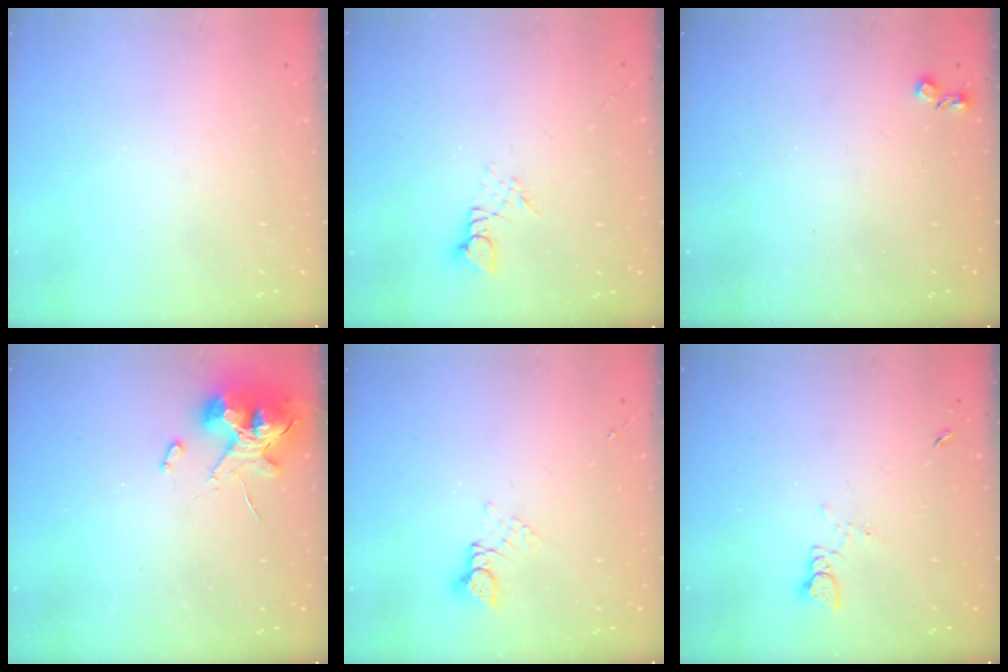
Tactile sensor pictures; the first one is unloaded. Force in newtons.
{"total": 3.0, "press": 3.0, "slide": 0.3}
{"total": 3.7, "press": 3.6, "slide": 0.6}
{"total": 11.5, "press": 11.4, "slide": 1.3}
{"total": 2.9, "press": 2.8, "slide": 0.4}
{"total": 1.3, "press": 1.2, "slide": 0.1}